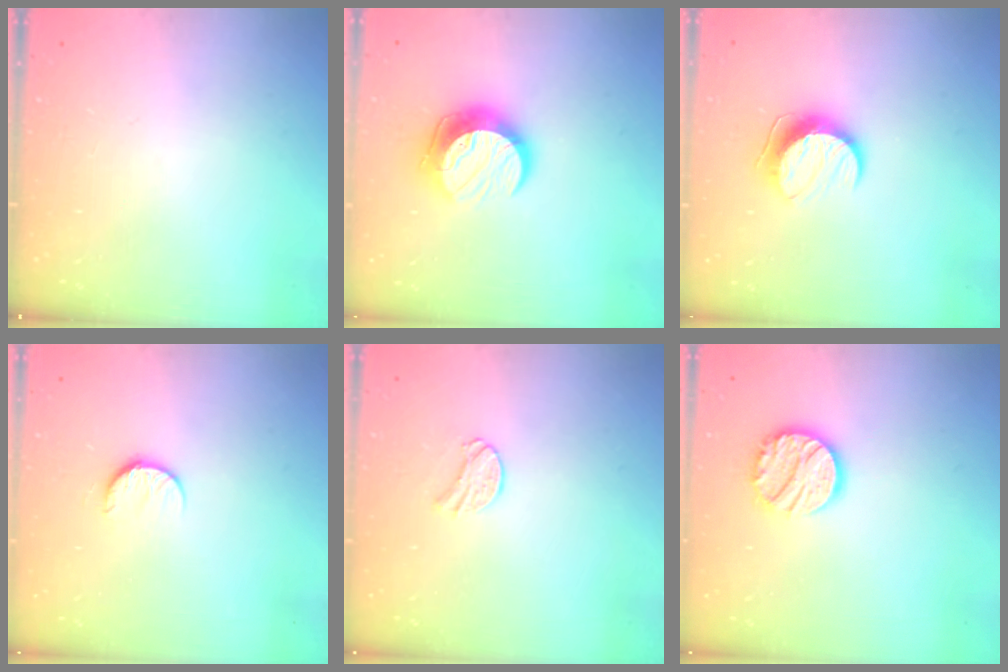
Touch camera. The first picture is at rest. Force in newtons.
{"total": 11.6, "press": 11.5, "slide": 1.0}
{"total": 9.7, "press": 9.6, "slide": 0.6}
{"total": 7.7, "press": 7.6, "slide": 0.7}
{"total": 8.2, "press": 8.1, "slide": 0.7}
{"total": 13.7, "press": 13.6, "slide": 1.1}